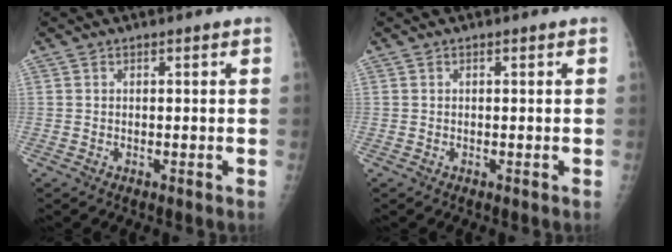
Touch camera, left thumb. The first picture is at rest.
{"total": 0.0}